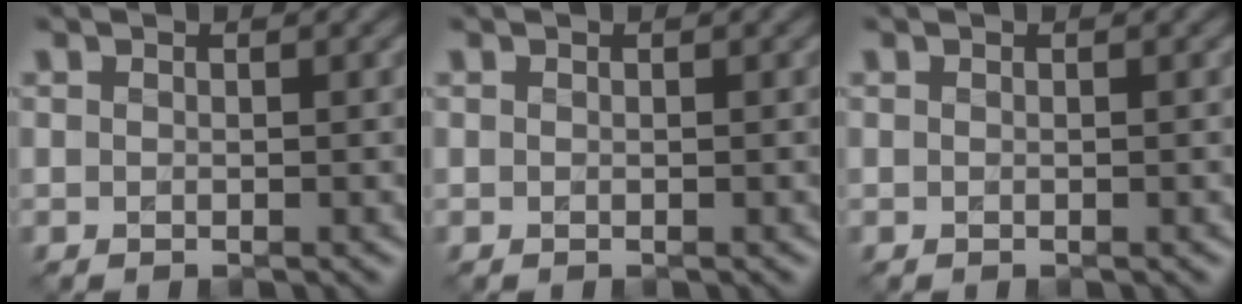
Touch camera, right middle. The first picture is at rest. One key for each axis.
{"total": 0.0}
{"total": 0.0}